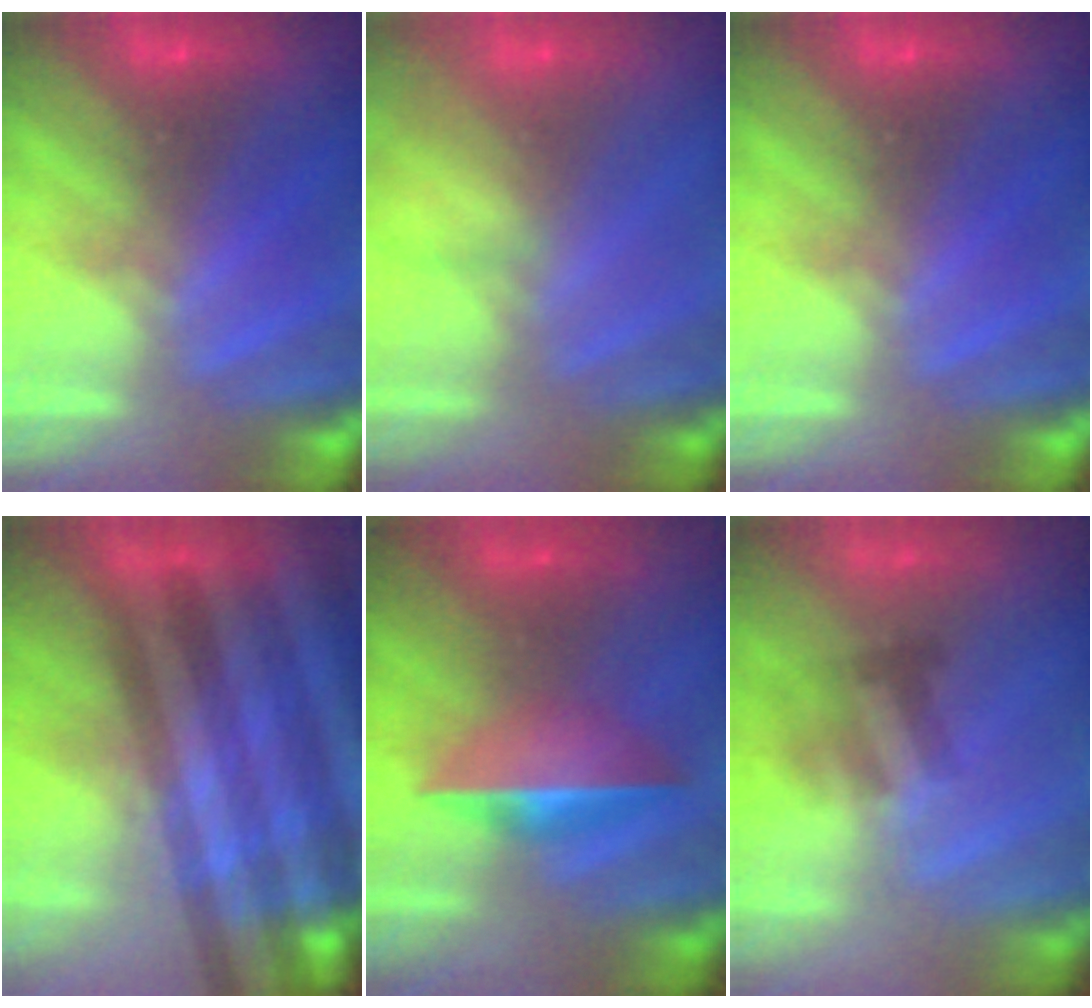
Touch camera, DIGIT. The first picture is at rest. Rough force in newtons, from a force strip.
{"total": 3.3}
{"total": 0.0}
{"total": 5.6}
{"total": 1.7}
{"total": 2.1}